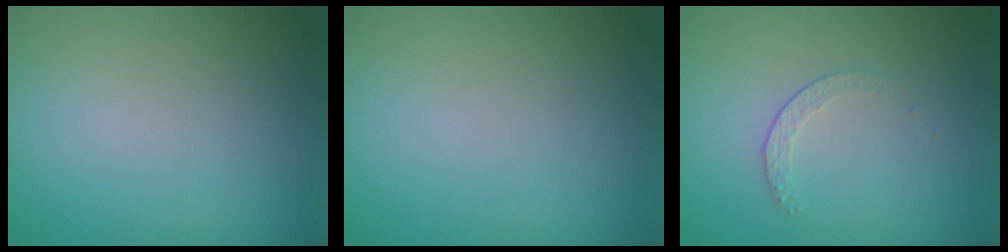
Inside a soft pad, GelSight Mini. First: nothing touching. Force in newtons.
{"total": 0.0}
{"total": 1.4, "press": 0.7, "slide": 1.2}